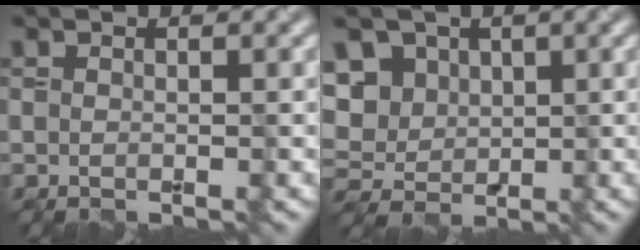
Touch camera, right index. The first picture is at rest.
{"total": 7.2, "force": [2.4, 5.9, 3.3], "torque": [-0.065, 0.015, 0.031]}